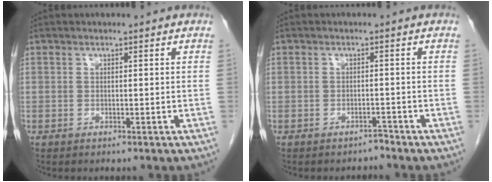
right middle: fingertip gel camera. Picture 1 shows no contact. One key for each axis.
{"total": 1.2, "fx": -1.2, "fy": 0.3, "fz": -0.1, "tx": 0.003, "ty": -0.002, "tz": -0.017}